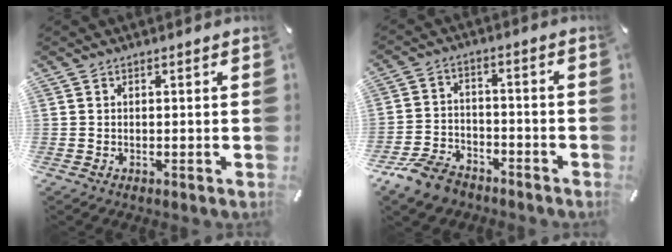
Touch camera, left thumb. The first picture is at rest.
{"total": 9.3, "force": [-7.0, 5.1, 3.3], "torque": [-0.064, 0.044, -0.132]}